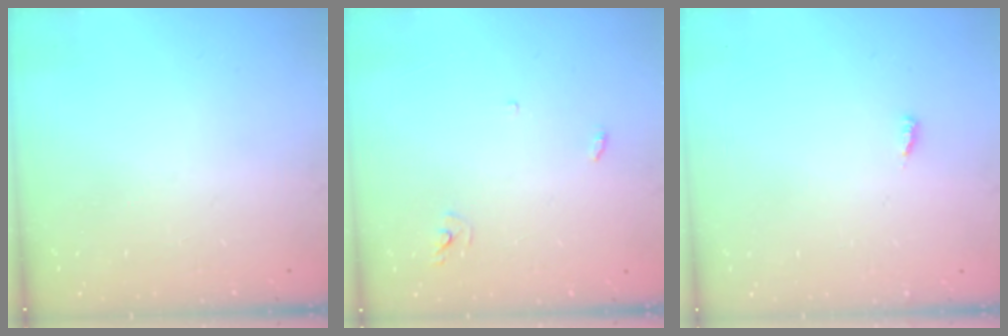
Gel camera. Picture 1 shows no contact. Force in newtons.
{"total": 2.9, "press": 2.9, "slide": 0.2}
{"total": 2.6, "press": 2.6, "slide": 0.3}